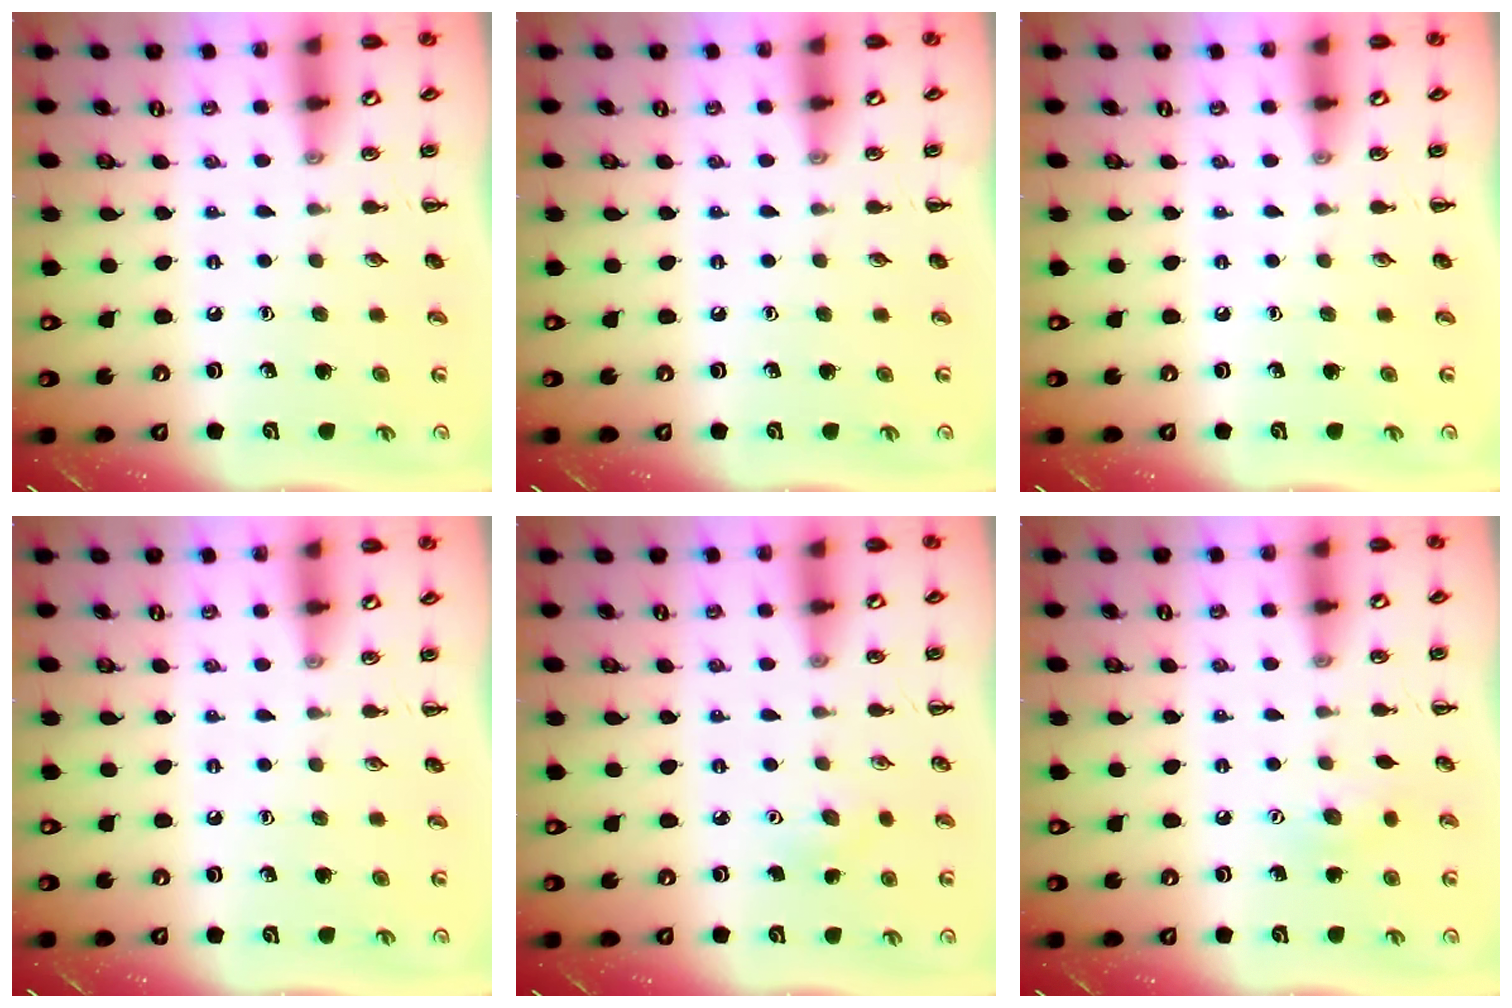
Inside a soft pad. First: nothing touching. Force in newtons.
{"total": 0.0}
{"total": 0.0}
{"total": 0.0}
{"total": 3.0, "press": 2.8, "slide": 0.8}
{"total": 6.6, "press": 6.4, "slide": 1.7}